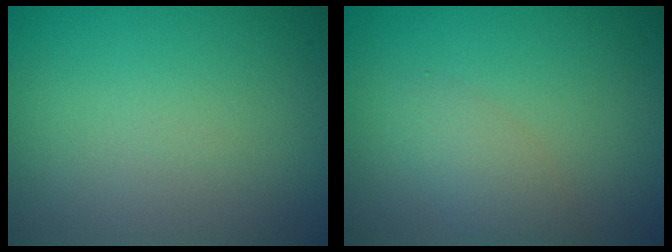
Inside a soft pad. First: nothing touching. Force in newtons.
{"total": 2.2, "press": 2.2, "slide": 0.1}